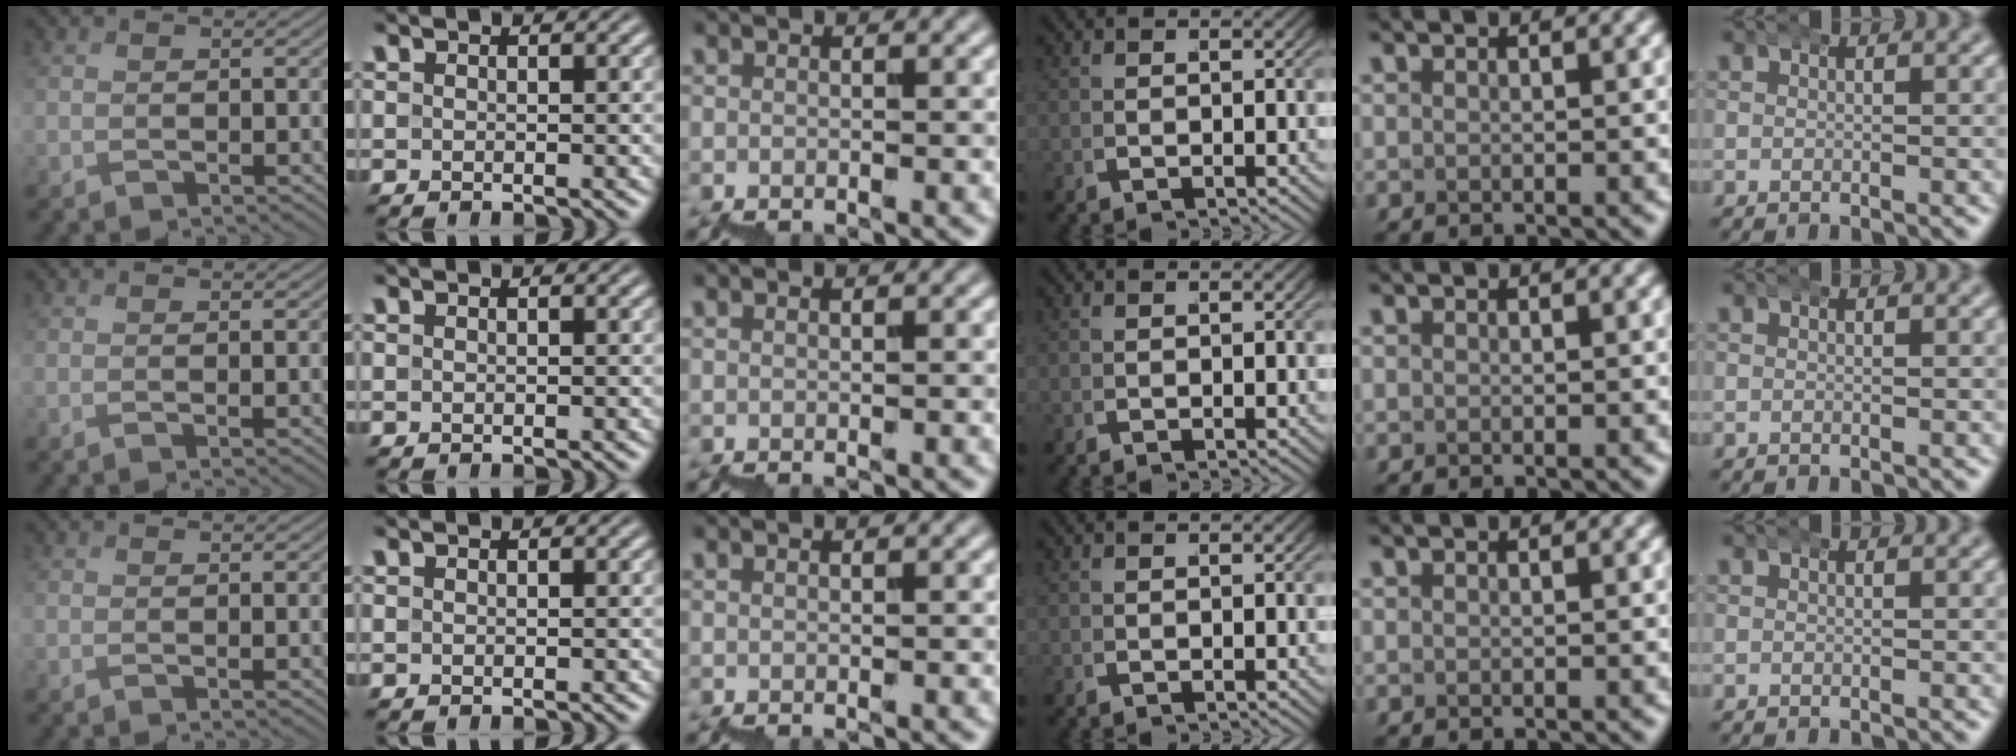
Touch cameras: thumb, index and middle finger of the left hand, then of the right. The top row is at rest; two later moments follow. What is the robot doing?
{"motion": "wrap", "object": "bubble wrap"}